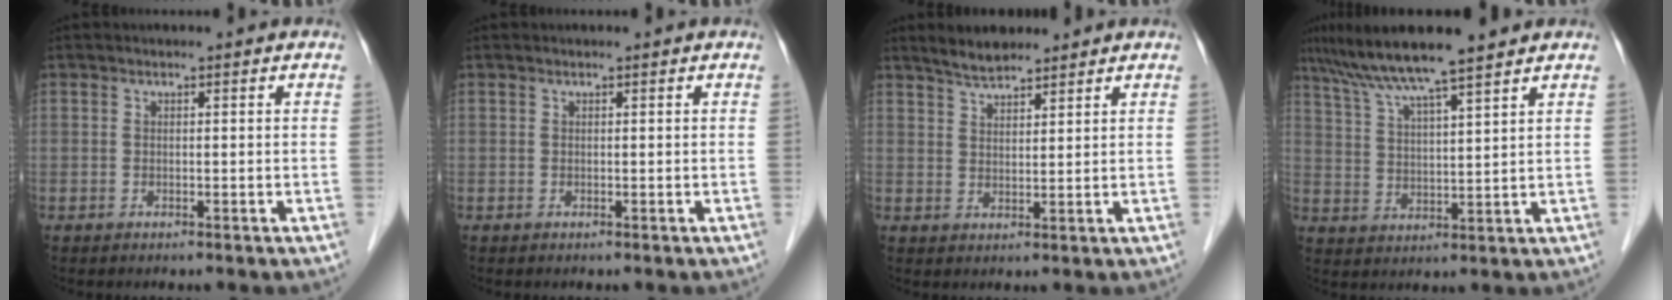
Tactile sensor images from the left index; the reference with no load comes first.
{"total": 0.0}
{"total": 4.4, "force": [4.0, 1.1, 1.5], "torque": [-0.036, 0.012, 0.073]}
{"total": 10.8, "force": [8.7, -0.2, 6.3], "torque": [-0.111, 0.026, 0.151]}